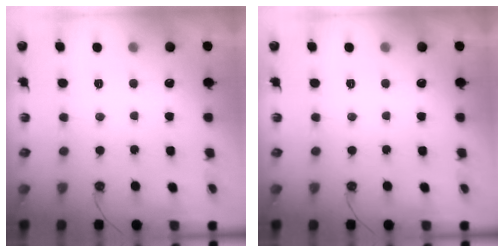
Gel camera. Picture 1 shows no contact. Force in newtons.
{"total": 0.0}